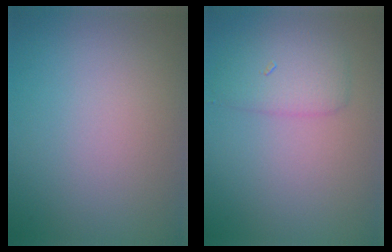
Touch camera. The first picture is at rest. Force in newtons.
{"total": 2.9, "press": 2.9, "slide": 0.1}